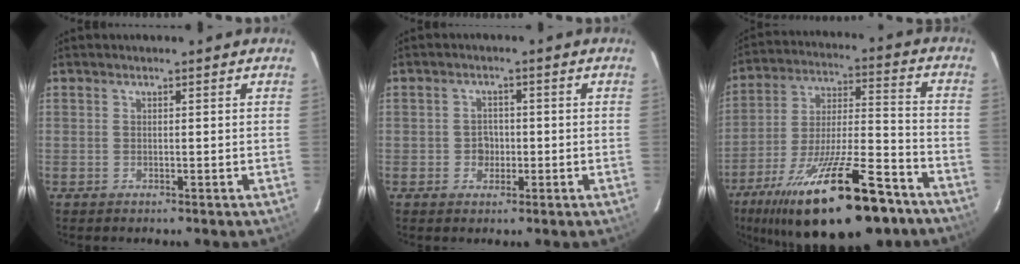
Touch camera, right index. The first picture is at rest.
{"total": 2.8, "force": [-0.6, 2.6, 0.8], "torque": [-0.015, 0.008, -0.008]}
{"total": 27.0, "force": [-18.0, 8.0, 18.4], "torque": [-0.331, -0.035, -0.276]}